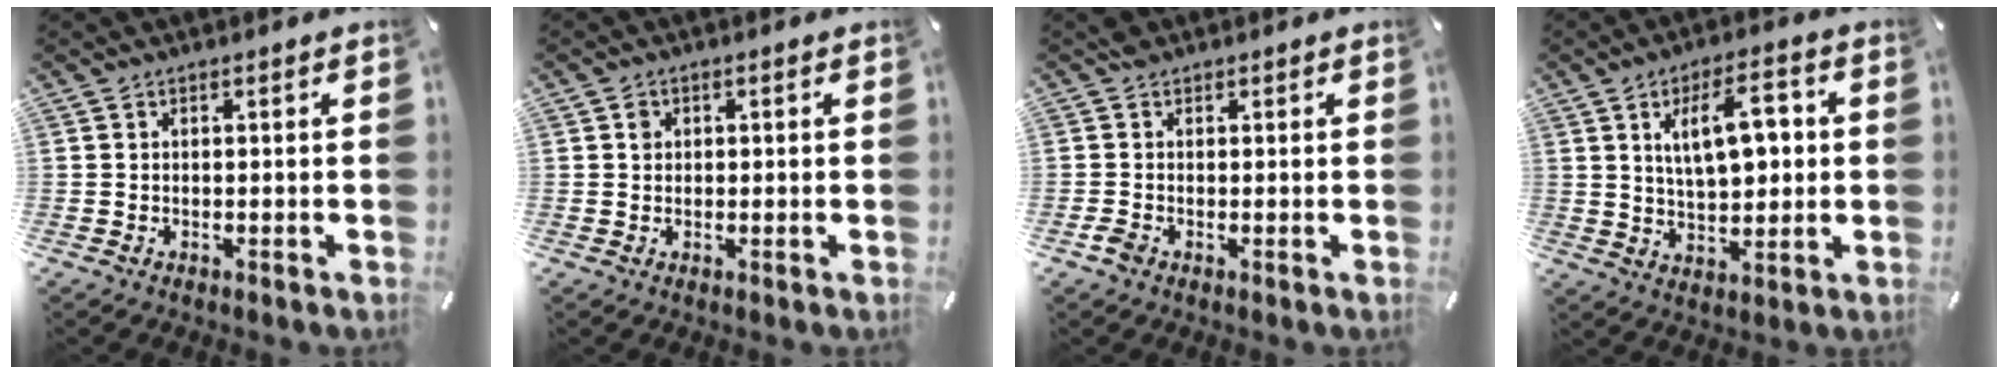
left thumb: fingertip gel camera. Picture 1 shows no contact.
{"total": 1.3, "force": [0.2, 1.3, 0.3], "torque": [0.001, 0.002, 0.001]}
{"total": 2.9, "force": [0.7, 2.7, 0.9], "torque": [-0.009, 0.002, 0.014]}
{"total": 12.2, "force": [3.3, 6.1, 10.0], "torque": [-0.155, 0.001, 0.053]}